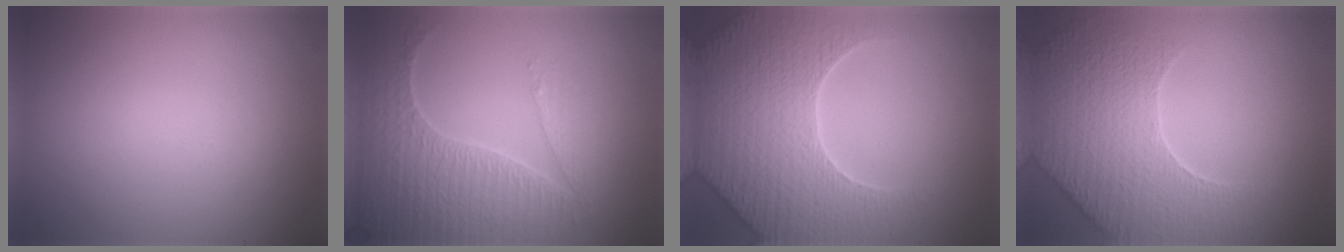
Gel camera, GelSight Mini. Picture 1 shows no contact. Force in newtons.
{"total": 5.8, "press": 4.8, "slide": 3.2}
{"total": 7.7, "press": 7.4, "slide": 2.0}
{"total": 7.7, "press": 5.8, "slide": 5.1}